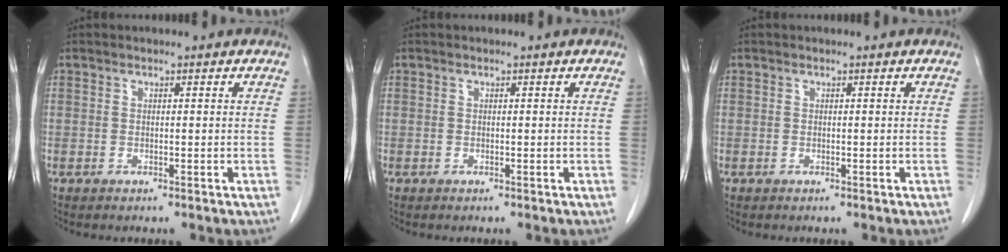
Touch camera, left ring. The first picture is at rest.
{"total": 0.0}
{"total": 0.0}